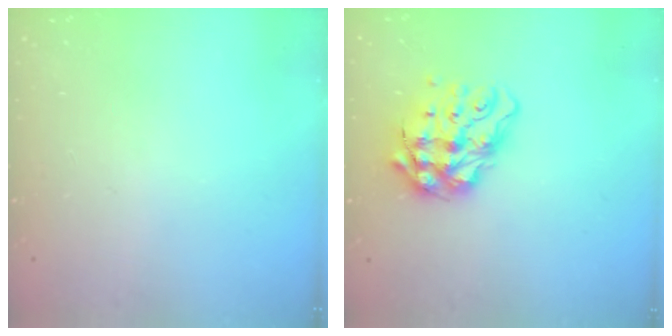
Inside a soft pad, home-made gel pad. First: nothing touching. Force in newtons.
{"total": 15.8, "press": 15.7, "slide": 1.6}